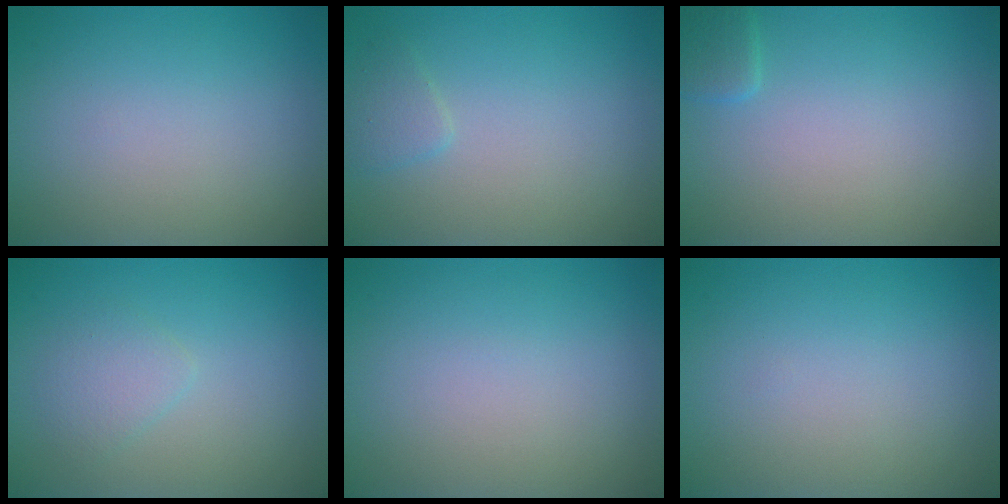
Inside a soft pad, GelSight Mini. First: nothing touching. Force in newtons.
{"total": 1.2, "press": 1.2, "slide": 0.1}
{"total": 1.3, "press": 1.3, "slide": 0.2}
{"total": 1.7, "press": 1.7, "slide": 0.1}
{"total": 0.0}
{"total": 0.0}